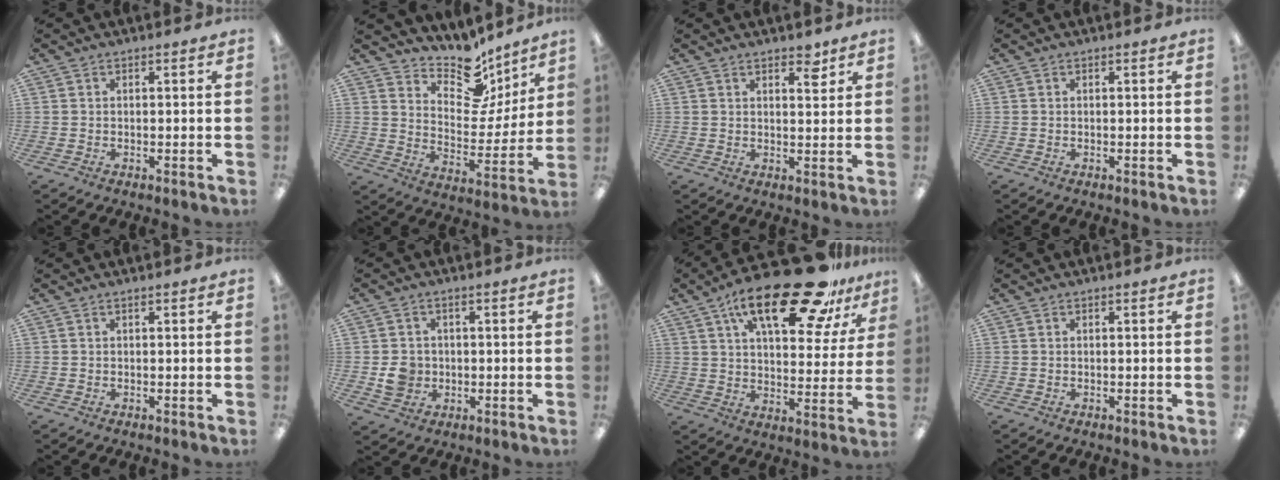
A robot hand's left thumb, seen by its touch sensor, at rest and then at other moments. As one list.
[{"total": 13.4, "force": [10.5, 6.4, 5.2], "torque": [-0.082, -0.085, 0.190]}, {"total": 4.1, "force": [3.2, 1.5, 2.1], "torque": [-0.016, -0.018, 0.050]}, {"total": 0.0}, {"total": 0.0}, {"total": 5.0, "force": [-0.5, 4.6, 1.8], "torque": [-0.019, 0.004, -0.008]}, {"total": 23.8, "force": [15.2, 8.8, 16.1], "torque": [-0.250, -0.082, 0.250]}, {"total": 0.0}]